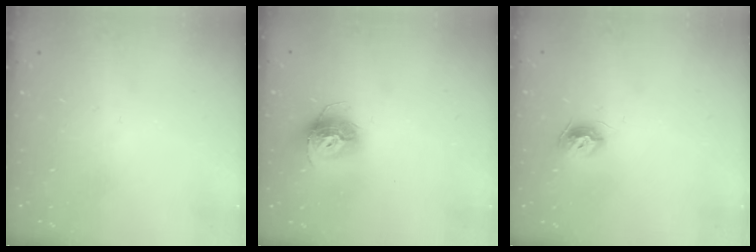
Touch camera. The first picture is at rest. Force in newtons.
{"total": 12.1, "press": 12.0, "slide": 1.0}
{"total": 8.1, "press": 8.1, "slide": 0.1}